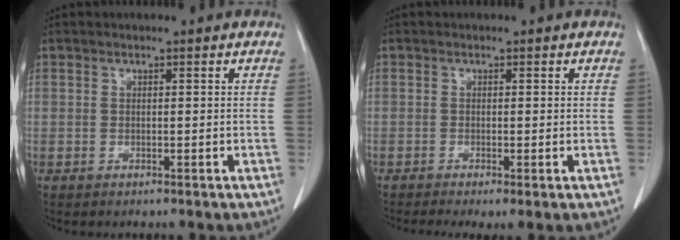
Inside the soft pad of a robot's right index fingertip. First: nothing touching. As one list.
[{"total": 3.1, "force": [-1.8, 0.7, 2.5], "torque": [-0.043, -0.013, -0.031]}]